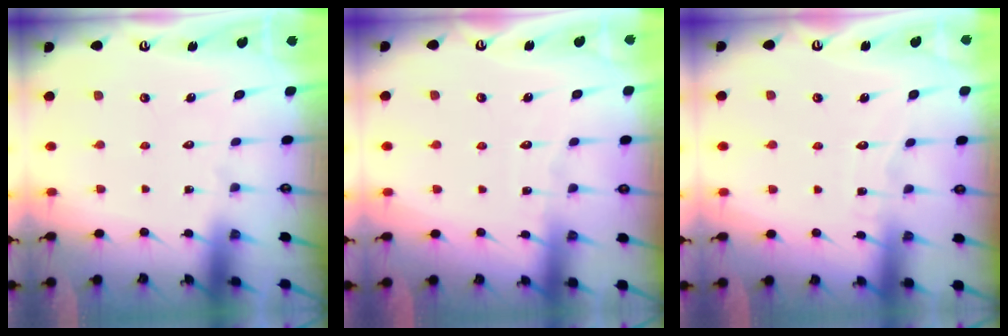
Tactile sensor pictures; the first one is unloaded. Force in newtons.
{"total": 4.3, "press": 4.3, "slide": 0.5}
{"total": 4.3, "press": 4.3, "slide": 0.5}